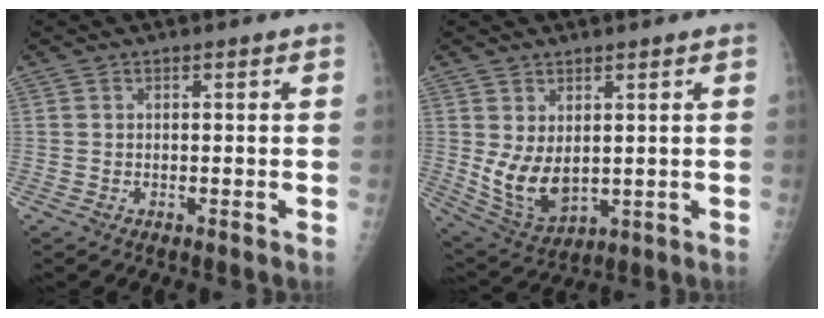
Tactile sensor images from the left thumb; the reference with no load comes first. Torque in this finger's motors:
{"motor_torque": [-0.17, 0.64, 0.80, -0.22, 0.13]}